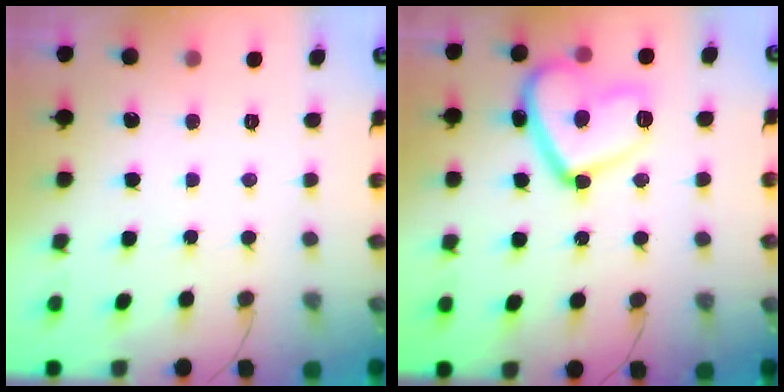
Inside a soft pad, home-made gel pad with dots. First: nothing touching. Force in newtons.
{"total": 16.4, "press": 16.3, "slide": 1.4}